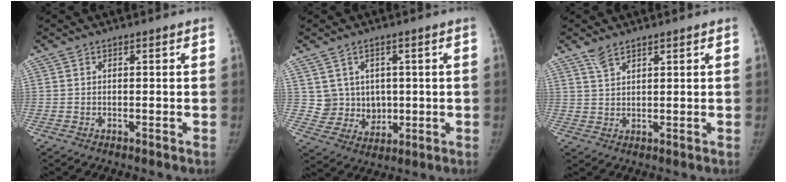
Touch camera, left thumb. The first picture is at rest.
{"total": 6.8, "force": [1.5, 6.3, 2.0], "torque": [0.001, -0.007, 0.039]}
{"total": 2.9, "force": [2.2, 1.1, 1.4], "torque": [-0.027, -0.002, 0.049]}